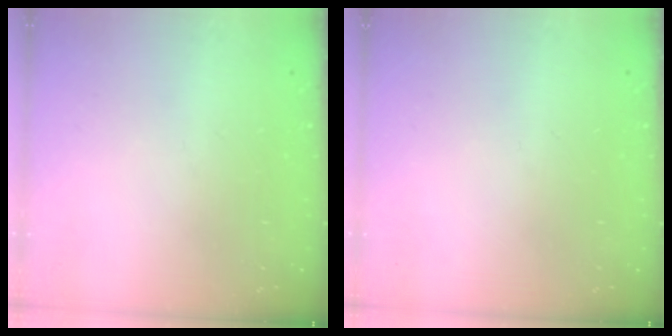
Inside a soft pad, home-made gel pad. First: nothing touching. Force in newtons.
{"total": 0.0}